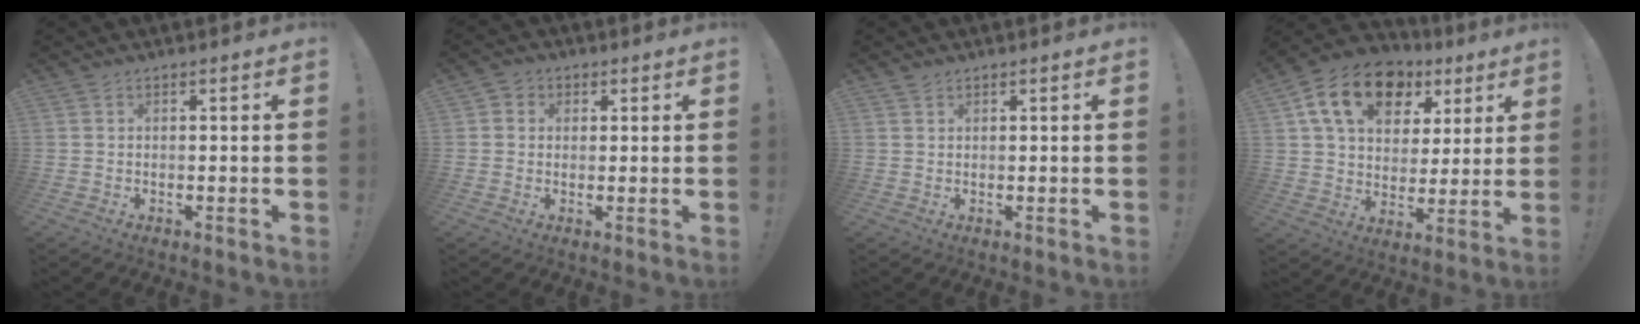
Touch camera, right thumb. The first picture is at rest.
{"total": 3.0, "force": [0.2, 2.8, 1.0], "torque": [-0.010, 0.003, 0.002]}
{"total": 0.9, "force": [0.7, 0.4, 0.2], "torque": [-0.003, -0.002, 0.014]}
{"total": 18.0, "force": [8.6, 11.8, 10.6], "torque": [-0.169, -0.028, 0.156]}